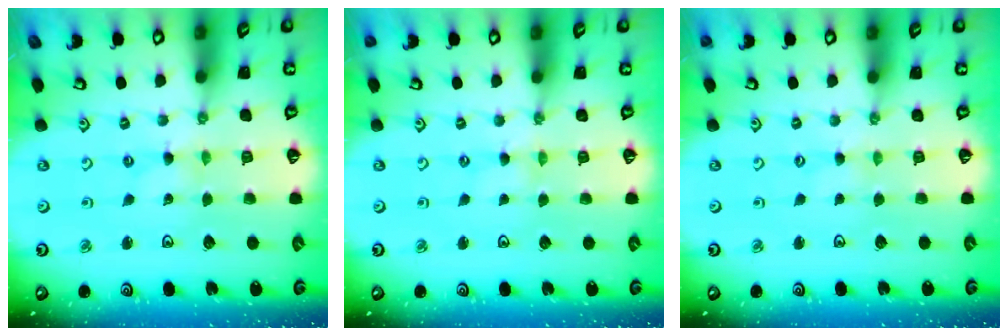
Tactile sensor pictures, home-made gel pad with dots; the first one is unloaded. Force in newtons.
{"total": 0.0}
{"total": 0.0}